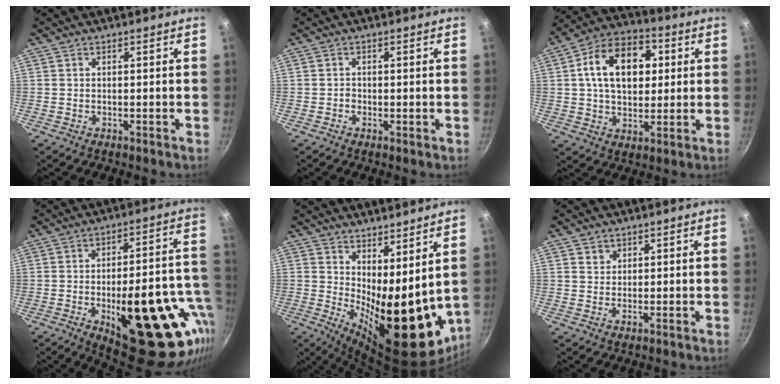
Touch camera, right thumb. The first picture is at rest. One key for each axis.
{"total": 0.7, "fx": -0.2, "fy": 0.6, "fz": 0.2, "tx": -0.002, "ty": -0.001, "tz": -0.006}
{"total": 16.5, "fx": 3.4, "fy": 11.1, "fz": 11.7, "tx": -0.152, "ty": 0.017, "tz": 0.043}
{"total": 28.9, "fx": -8.5, "fy": 12.1, "fz": 24.8, "tx": -0.275, "ty": 0.014, "tz": -0.099}
{"total": 18.6, "fx": 4.0, "fy": 8.1, "fz": 16.3, "tx": -0.194, "ty": -0.046, "tz": 0.079}
{"total": 1.8, "fx": 1.0, "fy": 1.5, "fz": 0.3, "tx": 0.007, "ty": -0.002, "tz": 0.013}